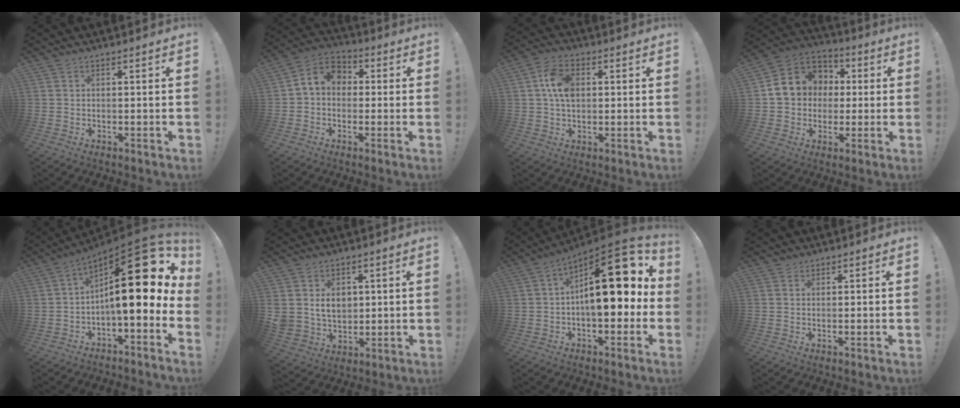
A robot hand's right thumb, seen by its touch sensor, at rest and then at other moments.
{"total": 7.3, "force": [0.3, 6.1, 4.0], "torque": [-0.065, 0.013, 0.009]}
{"total": 9.5, "force": [1.5, 6.4, 6.9], "torque": [-0.132, 0.012, 0.030]}
{"total": 12.3, "force": [1.5, 11.3, 4.7], "torque": [-0.059, 0.003, 0.040]}
{"total": 22.5, "force": [4.3, 7.3, 20.9], "torque": [-0.321, -0.024, 0.073]}
{"total": 8.3, "force": [2.9, 7.0, 3.6], "torque": [-0.052, -0.020, 0.057]}
{"total": 22.0, "force": [3.8, 9.3, 19.6], "torque": [-0.272, -0.018, 0.062]}
{"total": 1.1, "force": [0.9, 0.5, 0.1], "torque": [0.007, -0.002, 0.016]}